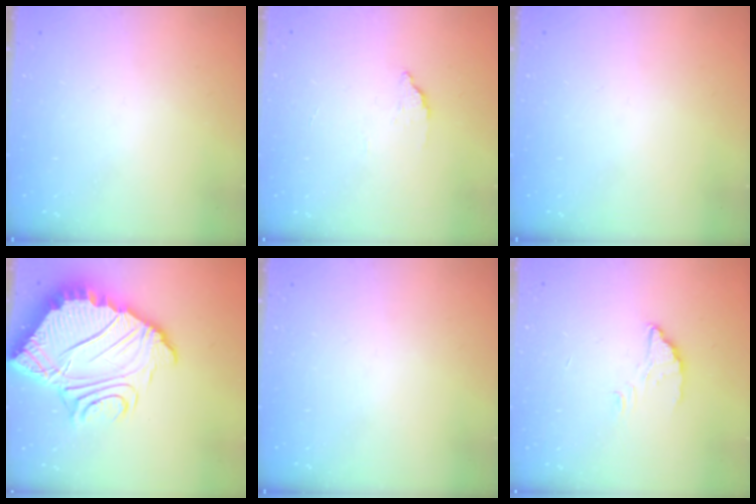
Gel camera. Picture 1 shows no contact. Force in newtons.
{"total": 2.2, "press": 2.2, "slide": 0.2}
{"total": 0.0}
{"total": 18.5, "press": 18.5, "slide": 1.5}
{"total": 0.0}
{"total": 2.7, "press": 2.7, "slide": 0.1}